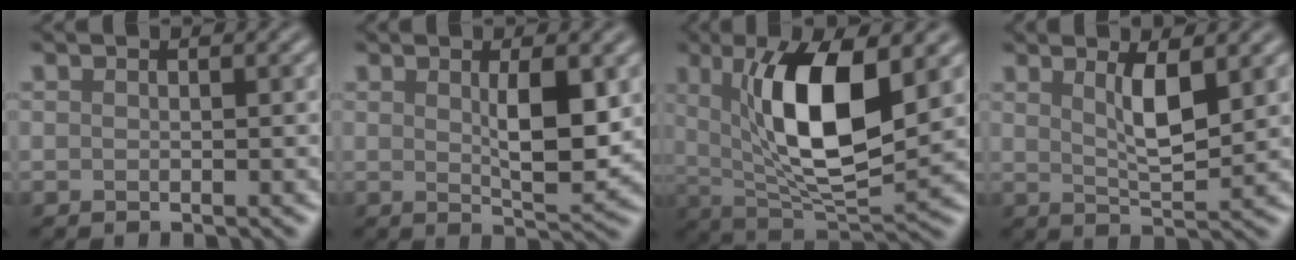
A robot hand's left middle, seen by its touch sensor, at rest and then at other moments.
{"total": 4.3, "force": [0.9, 1.2, 4.1], "torque": [-0.069, -0.005, 0.020]}
{"total": 10.2, "force": [2.6, 3.5, 9.2], "torque": [-0.158, -0.008, 0.046]}
{"total": 3.7, "force": [1.5, 0.9, 3.3], "torque": [-0.056, -0.005, 0.028]}